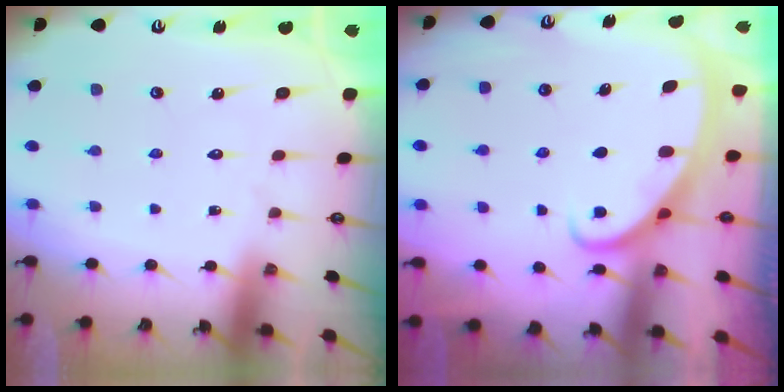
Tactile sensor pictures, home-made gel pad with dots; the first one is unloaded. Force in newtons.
{"total": 2.5, "press": 2.5, "slide": 0.4}